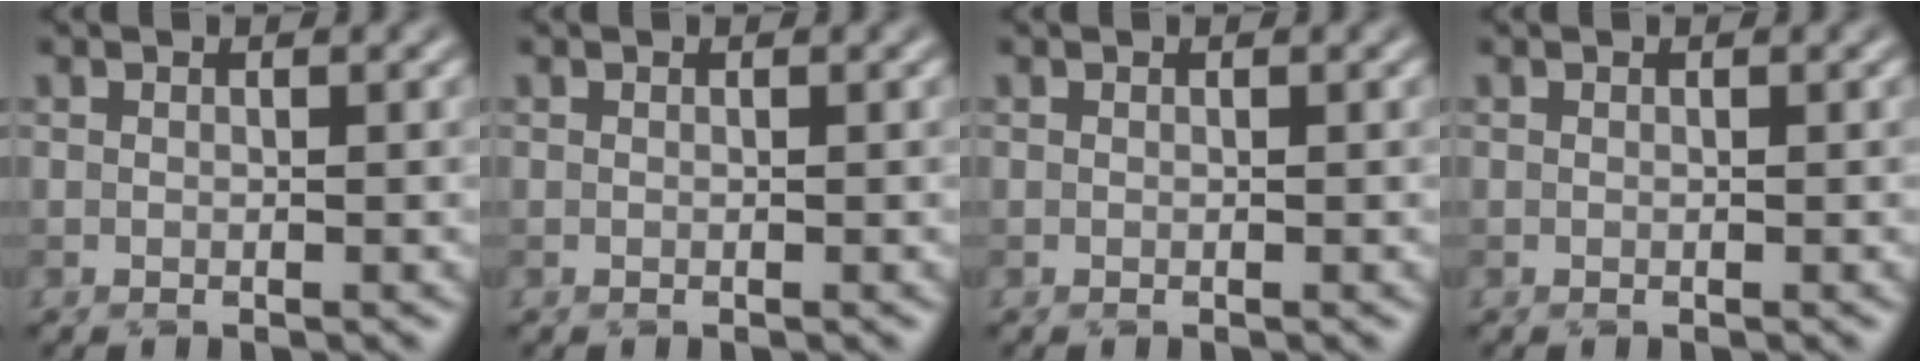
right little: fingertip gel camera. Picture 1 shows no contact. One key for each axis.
{"total": 0.0}
{"total": 0.0}
{"total": 0.0}